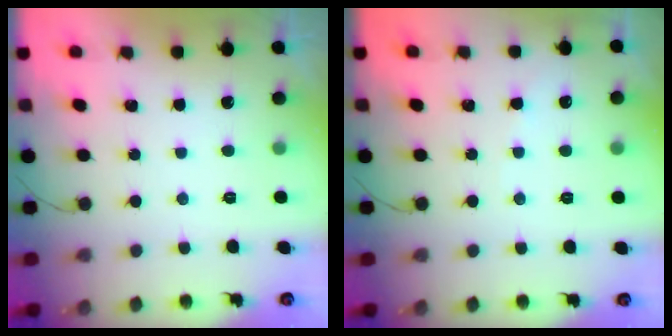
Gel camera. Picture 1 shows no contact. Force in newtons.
{"total": 2.5, "press": 2.5, "slide": 0.4}